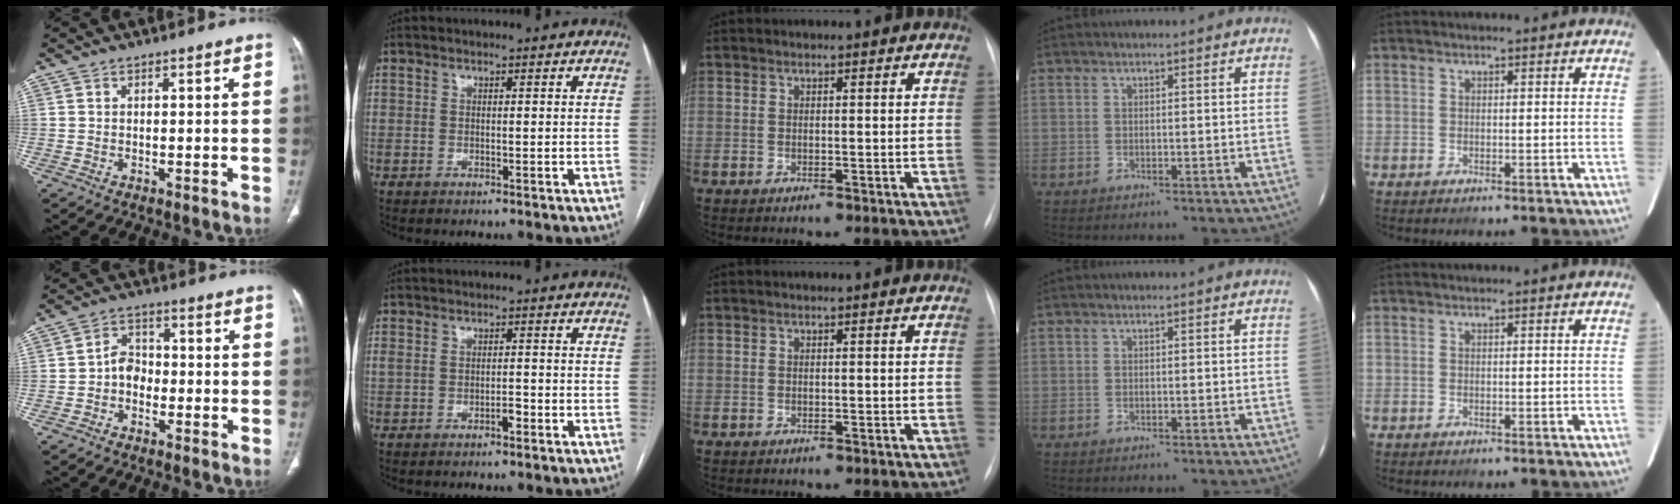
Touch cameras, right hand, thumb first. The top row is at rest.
{"thumb": {"total": 4.3, "force": [-1.3, 3.4, 2.2], "torque": [-0.014, 0.017, -0.035]}, "index": {"total": 2.1, "force": [-0.8, 0.9, 1.7], "torque": [-0.037, 0.013, -0.008]}}